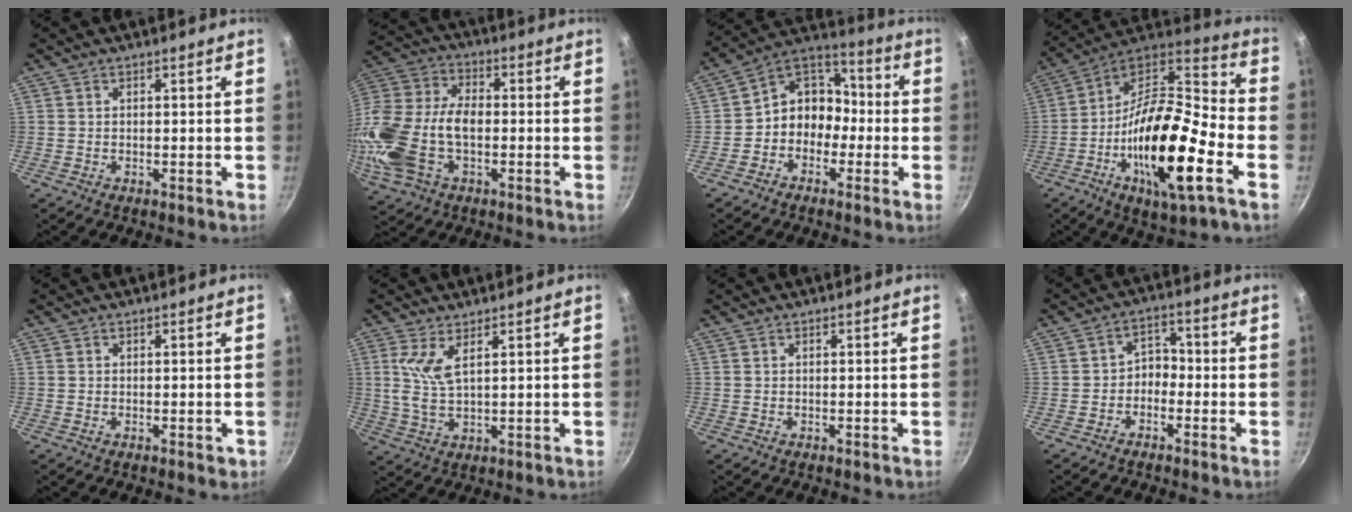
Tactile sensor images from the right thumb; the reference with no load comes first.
{"total": 20.0, "force": [-3.5, 12.2, 15.4], "torque": [-0.326, 0.027, -0.073]}
{"total": 10.3, "force": [-2.7, 8.6, 5.0], "torque": [-0.029, 0.057, -0.070]}
{"total": 24.8, "force": [-8.0, 7.9, 22.1], "torque": [-0.378, 0.031, -0.157]}
{"total": 1.3, "force": [-0.3, 0.8, 1.0], "torque": [-0.008, 0.000, -0.005]}
{"total": 5.9, "force": [2.3, 2.1, 4.9], "torque": [-0.104, -0.018, 0.051]}
{"total": 0.0}
{"total": 5.1, "force": [-2.3, 3.8, 2.6], "torque": [-0.013, 0.041, -0.050]}